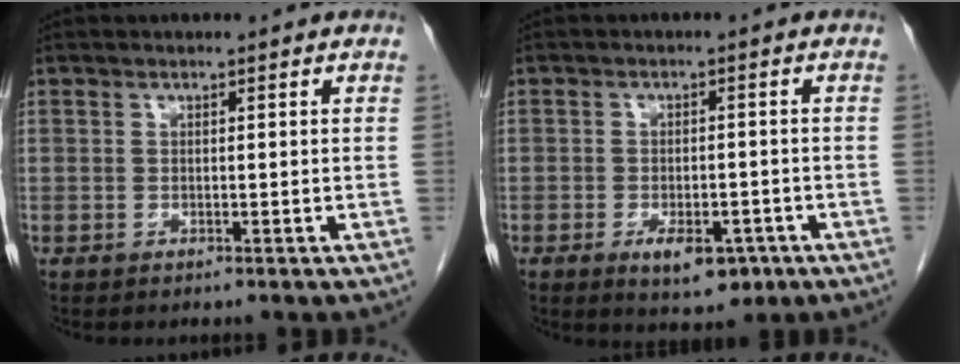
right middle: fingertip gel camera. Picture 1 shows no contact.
{"total": 6.2, "force": [-3.3, 3.0, 4.3], "torque": [-0.061, -0.001, -0.039]}